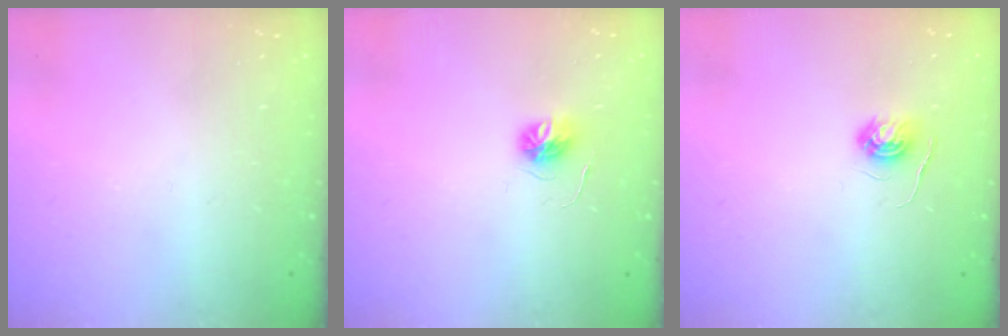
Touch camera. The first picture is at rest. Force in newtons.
{"total": 5.2, "press": 5.2, "slide": 0.6}
{"total": 4.7, "press": 4.6, "slide": 0.4}